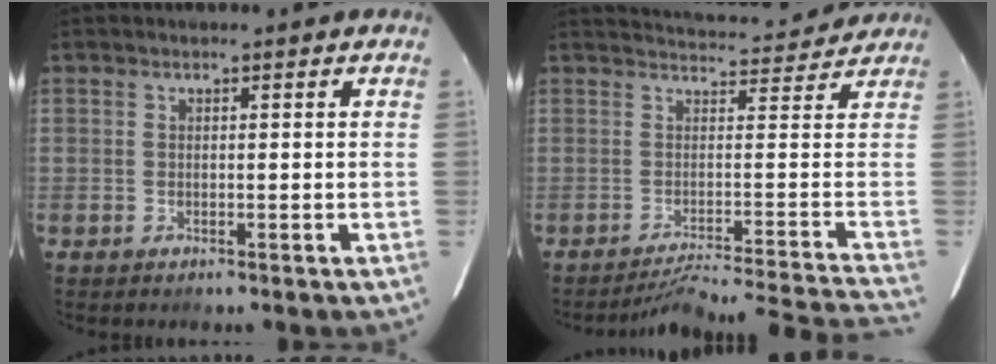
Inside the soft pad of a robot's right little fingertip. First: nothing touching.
{"total": 11.9, "force": [-4.4, -2.0, 10.9], "torque": [-0.138, 0.084, -0.071]}